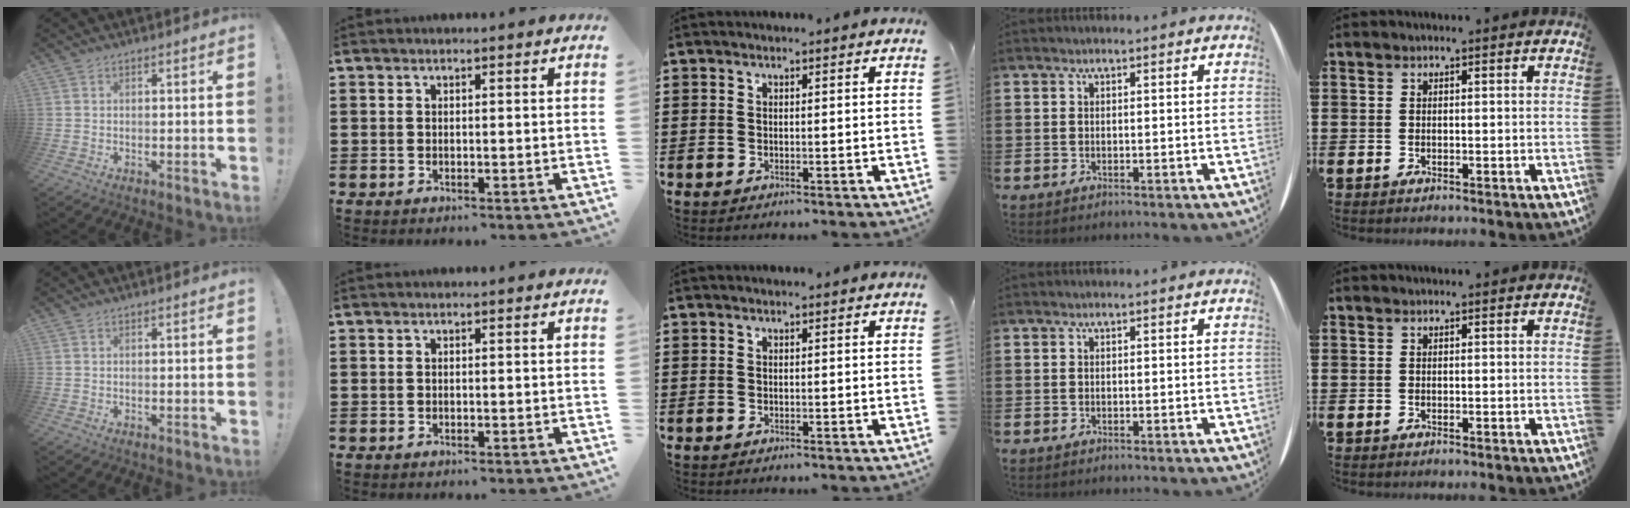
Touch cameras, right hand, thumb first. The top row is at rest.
{}